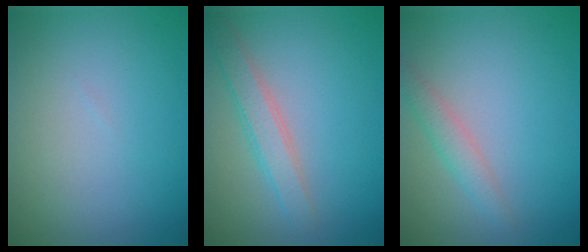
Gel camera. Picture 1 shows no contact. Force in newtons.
{"total": 2.8, "press": 2.8, "slide": 0.2}
{"total": 2.0, "press": 2.0, "slide": 0.0}